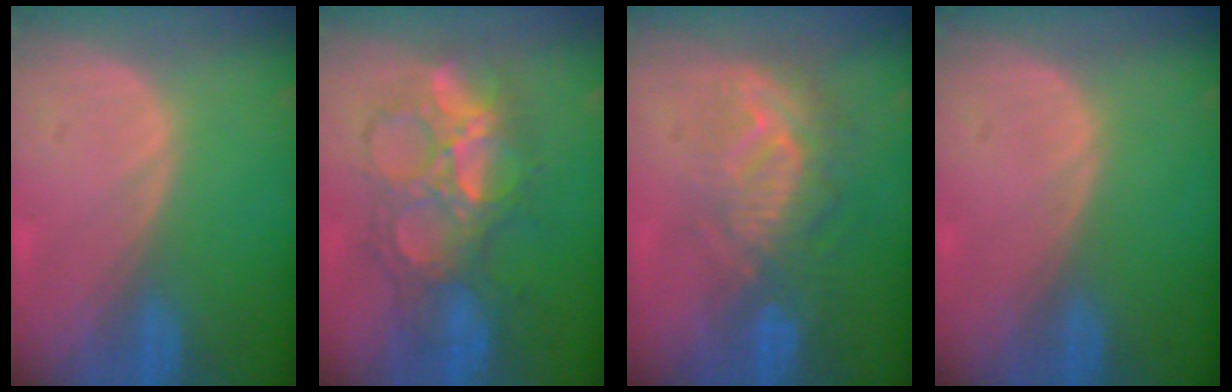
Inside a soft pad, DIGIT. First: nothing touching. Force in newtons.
{"total": 9.1, "press": 9.1, "slide": 0.6}
{"total": 9.5, "press": 8.3, "slide": 4.7}
{"total": 0.0}